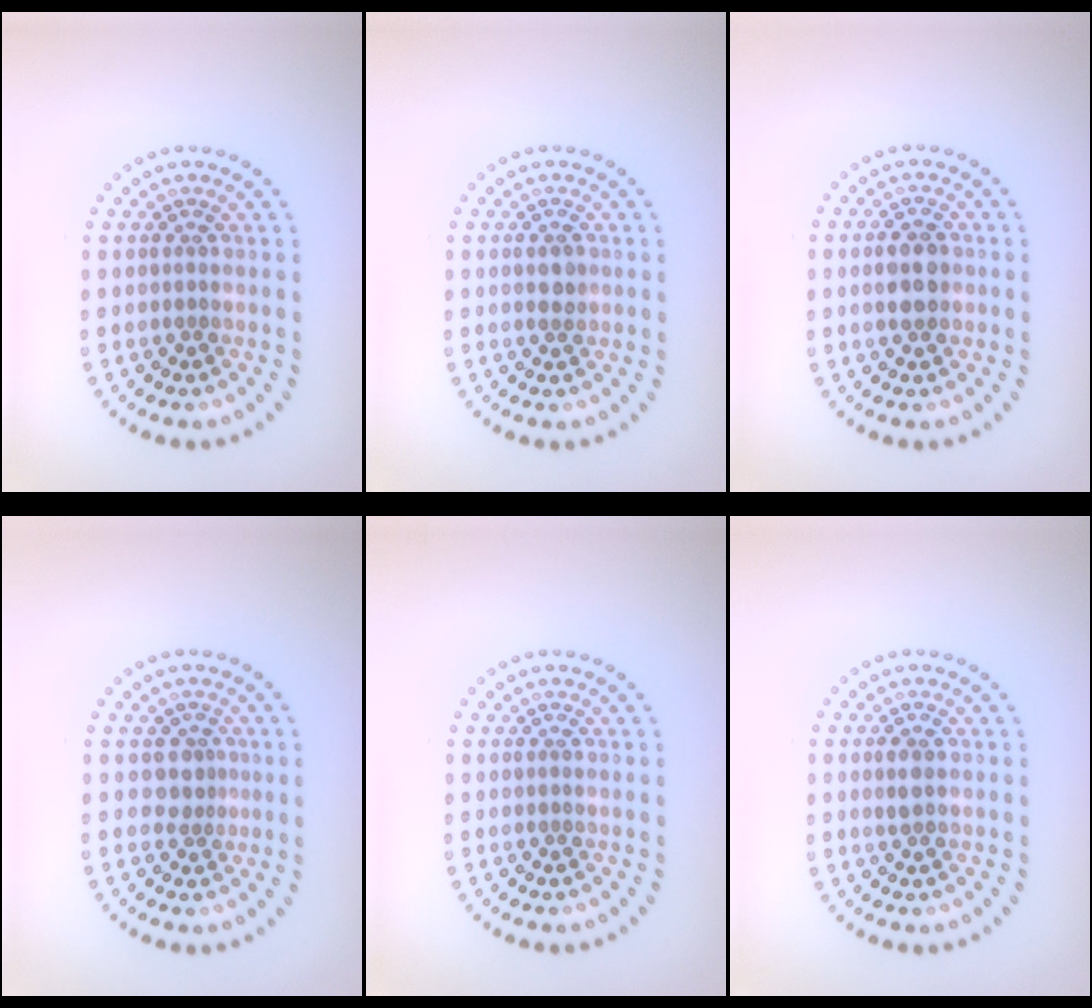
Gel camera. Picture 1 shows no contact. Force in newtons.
{"total": 1.3, "press": 1.3, "slide": 0.1}
{"total": 3.1, "press": 3.1, "slide": 0.2}
{"total": 1.5, "press": 1.0, "slide": 1.1}
{"total": 0.0}
{"total": 1.5, "press": 1.5, "slide": 0.2}